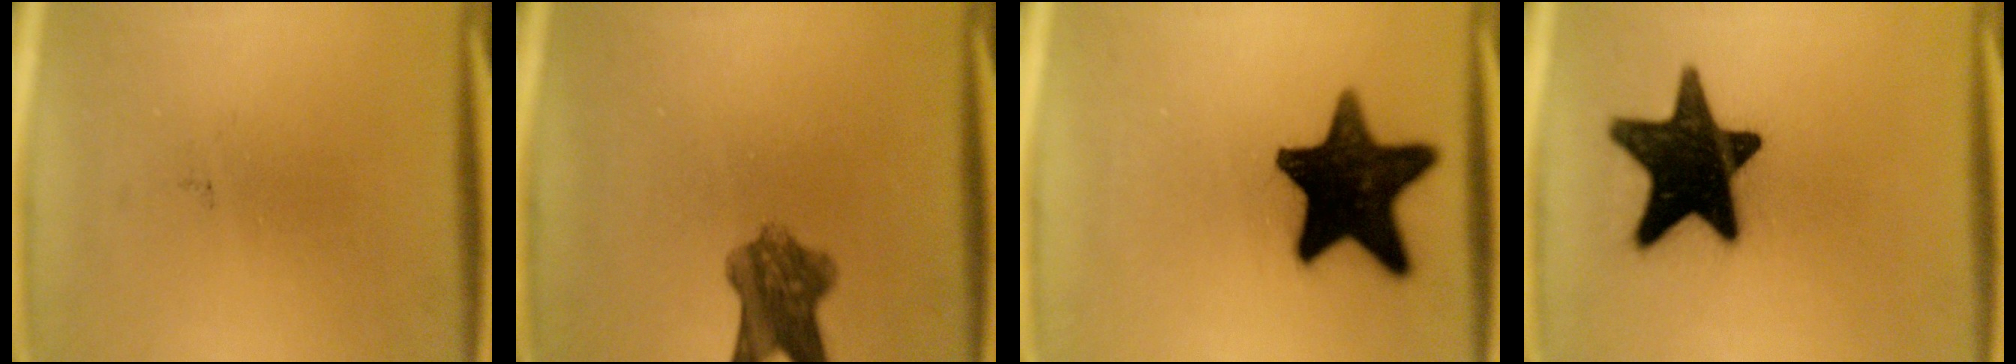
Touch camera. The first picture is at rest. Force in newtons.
{"total": 7.1}
{"total": 17.3}
{"total": 18.8}